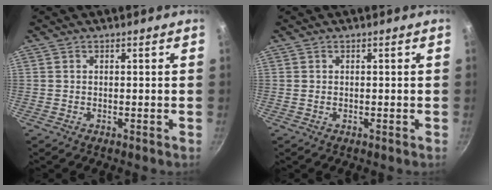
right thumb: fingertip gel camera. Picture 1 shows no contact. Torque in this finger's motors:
{"motor_torque": [0.22, -0.36, 0.34, -0.20, -0.04]}